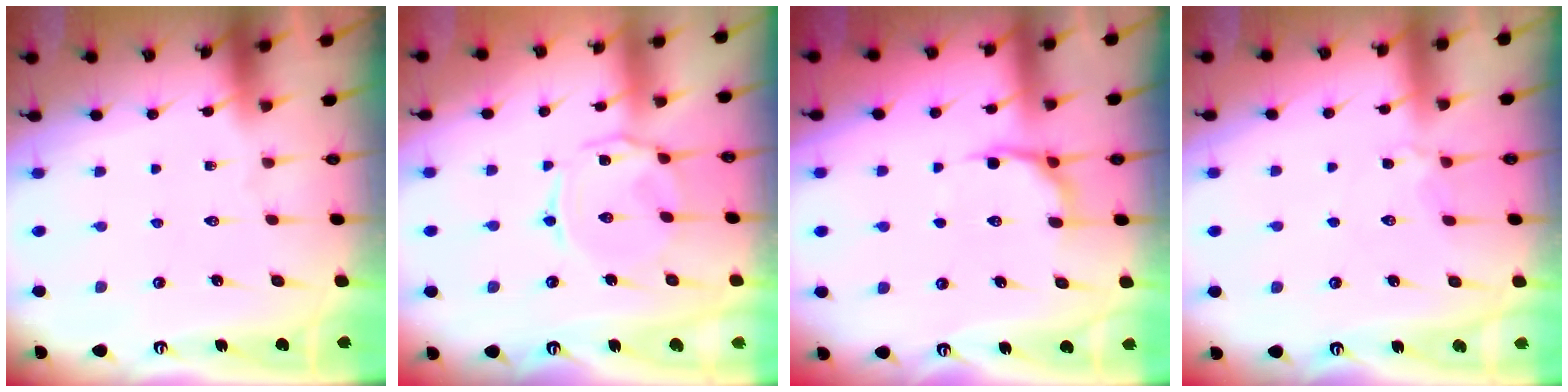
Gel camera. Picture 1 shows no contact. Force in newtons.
{"total": 4.8, "press": 4.8, "slide": 0.3}
{"total": 5.4, "press": 4.7, "slide": 2.5}
{"total": 2.9, "press": 2.9, "slide": 0.6}